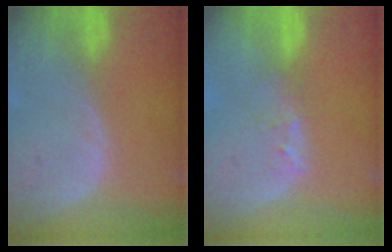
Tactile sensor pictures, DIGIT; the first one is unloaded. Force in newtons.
{"total": 2.0, "press": 1.9, "slide": 0.4}